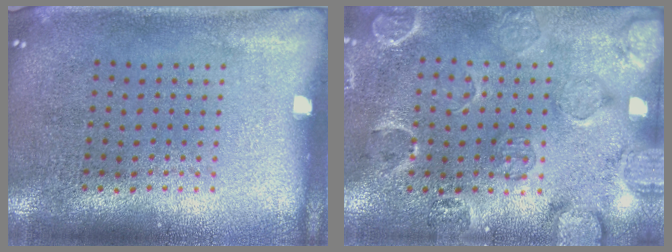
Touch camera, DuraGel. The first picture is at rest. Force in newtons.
{"total": 2.7, "press": 1.8, "slide": 2.0}